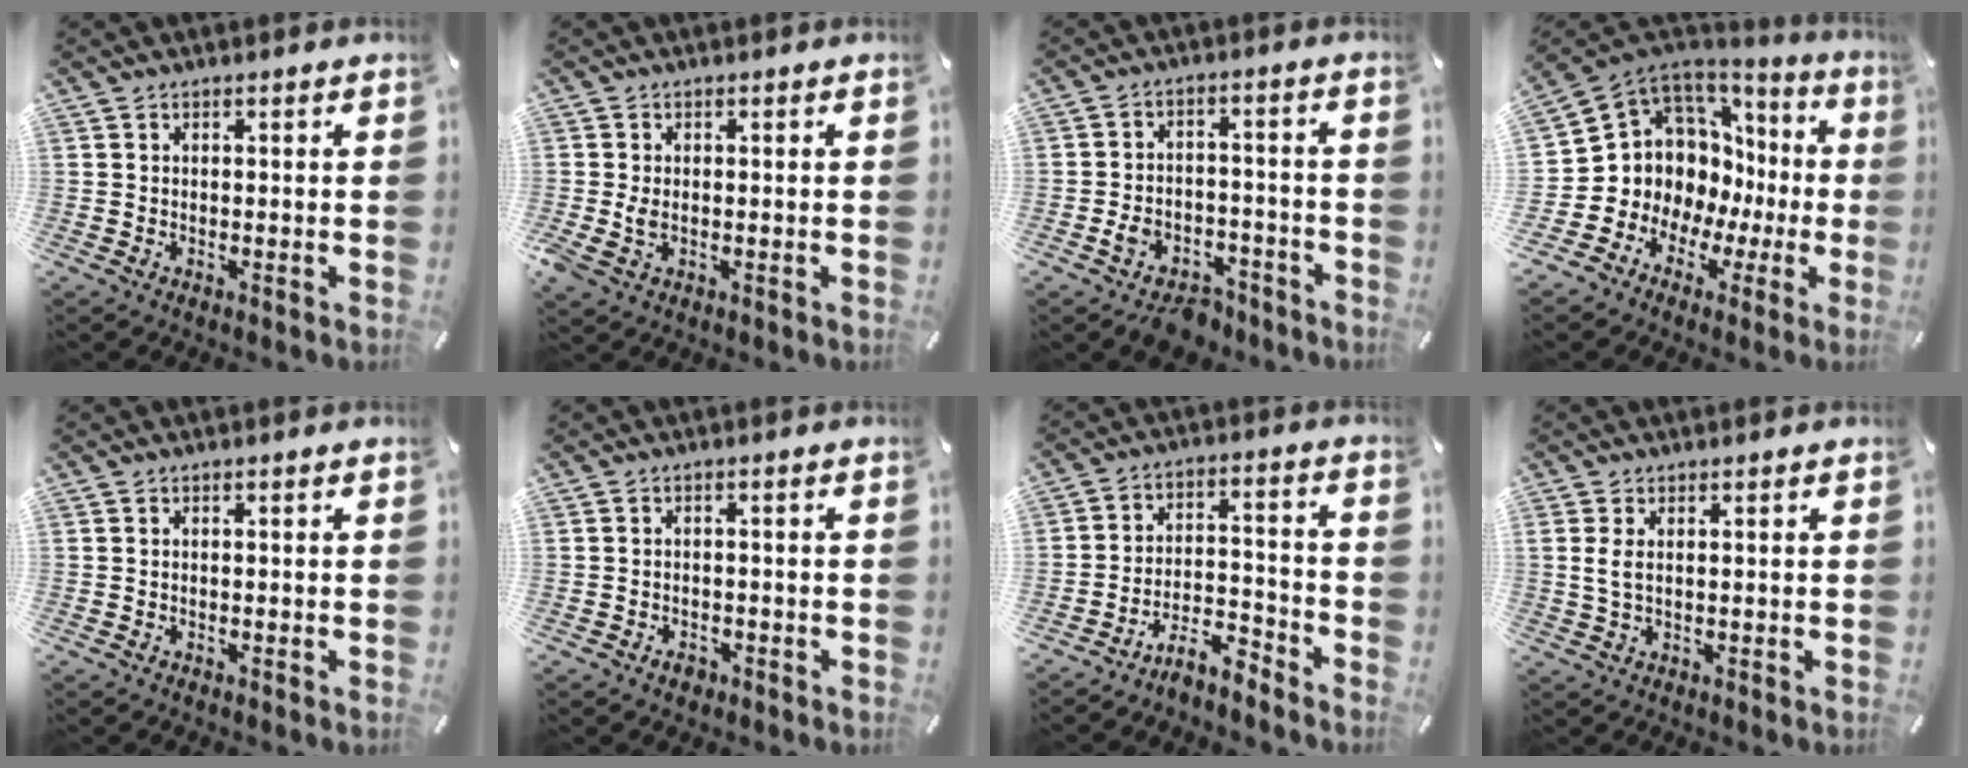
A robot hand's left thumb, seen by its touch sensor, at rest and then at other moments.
{"total": 3.0, "force": [-0.5, 1.9, 2.2], "torque": [-0.053, -0.004, -0.010]}
{"total": 6.8, "force": [-5.1, 3.9, 2.3], "torque": [-0.030, 0.037, -0.090]}
{"total": 9.5, "force": [2.8, 8.6, 2.8], "torque": [-0.063, -0.063, 0.065]}
{"total": 0.0}
{"total": 2.3, "force": [-1.5, 1.5, 1.0], "torque": [-0.018, 0.006, -0.029]}
{"total": 9.0, "force": [-8.2, 2.5, 2.6], "torque": [-0.028, 0.047, -0.151]}
{"total": 3.0, "force": [0.8, 1.1, 2.7], "torque": [-0.055, 0.001, 0.014]}